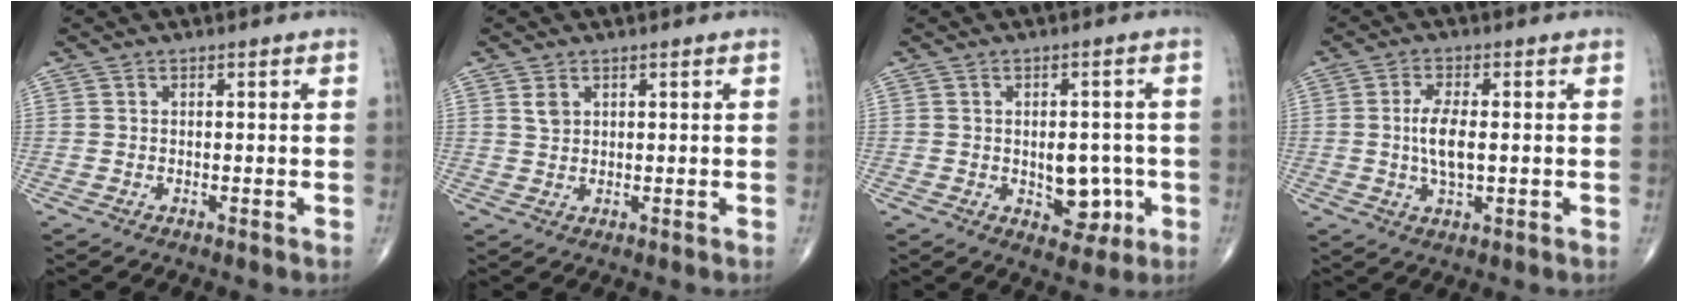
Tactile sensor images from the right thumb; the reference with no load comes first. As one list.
[{"total": 2.0, "force": [1.0, 1.3, 1.1], "torque": [-0.017, -0.003, 0.023]}, {"total": 7.4, "force": [-1.4, 4.7, 5.5], "torque": [-0.037, 0.005, -0.010]}, {"total": 6.3, "force": [0.0, 2.6, 5.8], "torque": [-0.115, -0.005, -0.004]}]